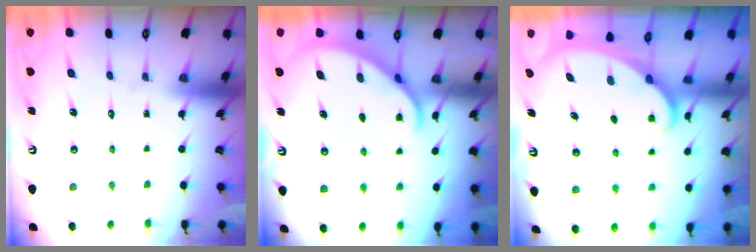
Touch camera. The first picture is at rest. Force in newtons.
{"total": 2.8, "press": 2.8, "slide": 0.2}
{"total": 2.4, "press": 2.4, "slide": 0.3}